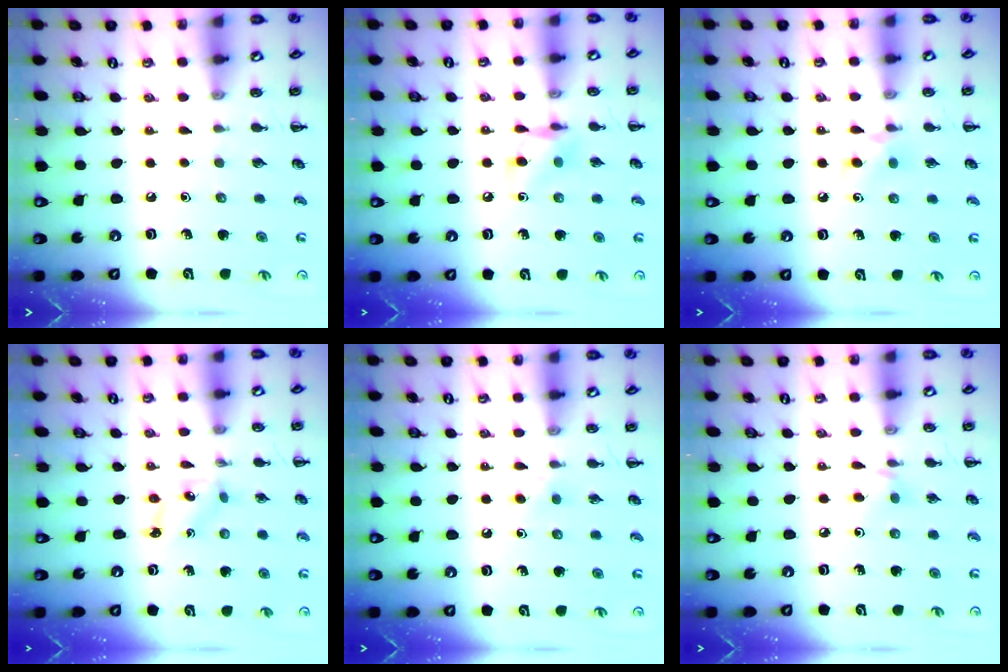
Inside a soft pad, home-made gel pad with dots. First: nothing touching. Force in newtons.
{"total": 7.4, "press": 7.4, "slide": 0.2}
{"total": 5.0, "press": 4.7, "slide": 1.7}
{"total": 2.1, "press": 2.0, "slide": 0.4}
{"total": 2.8, "press": 2.6, "slide": 1.1}
{"total": 3.8, "press": 3.5, "slide": 1.3}